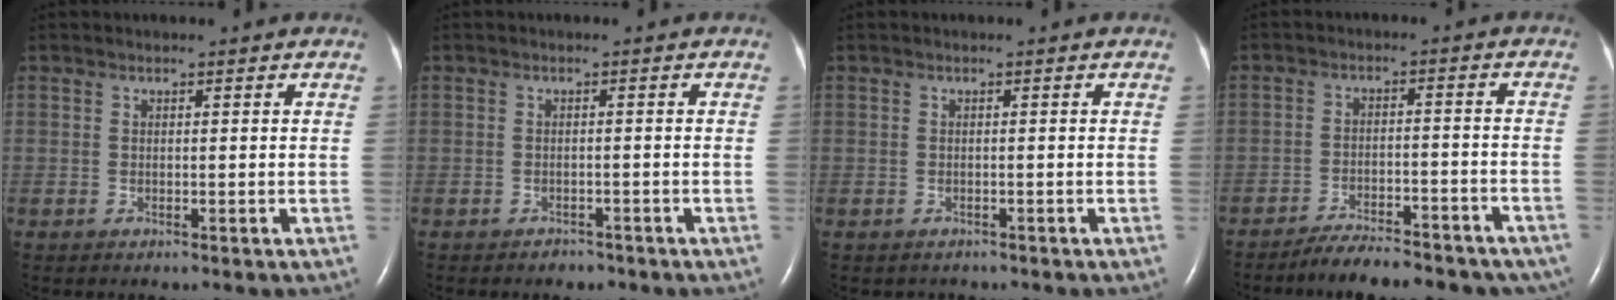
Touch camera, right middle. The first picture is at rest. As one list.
[{"total": 1.4, "force": [-1.2, 0.8, 0.1], "torque": [-0.009, 0.001, -0.016]}, {"total": 1.0, "force": [-0.9, 0.5, 0.0], "torque": [-0.009, -0.001, -0.010]}, {"total": 13.7, "force": [-12.1, 3.5, 5.4], "torque": [-0.072, 0.005, -0.159]}]